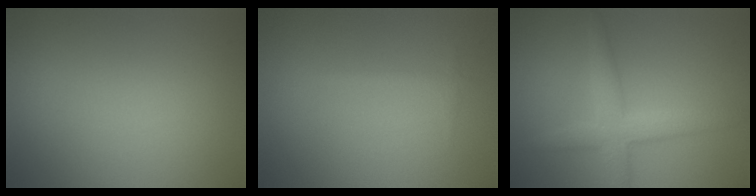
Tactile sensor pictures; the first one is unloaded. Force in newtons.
{"total": 0.6, "press": 0.6, "slide": 0.1}
{"total": 3.6, "press": 3.6, "slide": 0.1}